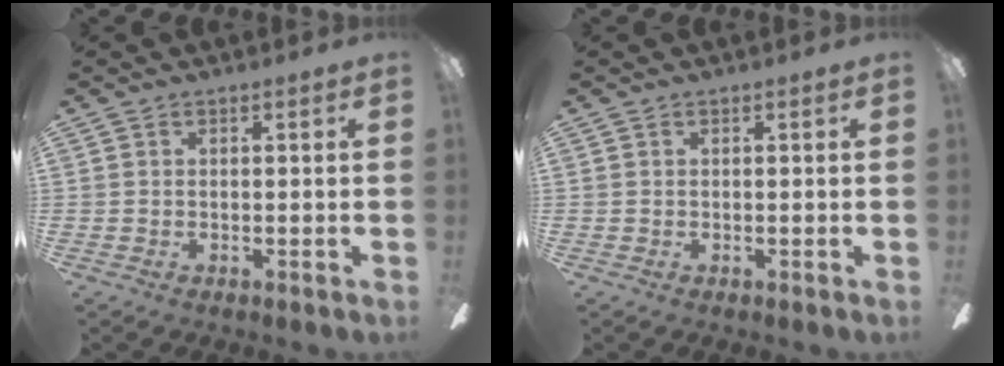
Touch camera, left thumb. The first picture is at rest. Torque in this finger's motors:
{"motor_torque": [0.01, -0.01, -0.29, 0.08, 0.00]}